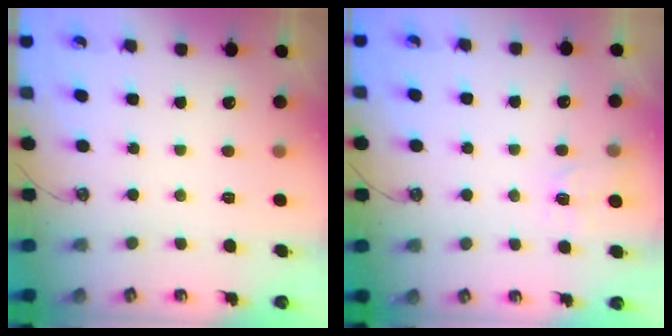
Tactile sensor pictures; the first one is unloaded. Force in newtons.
{"total": 4.8, "press": 4.8, "slide": 0.6}